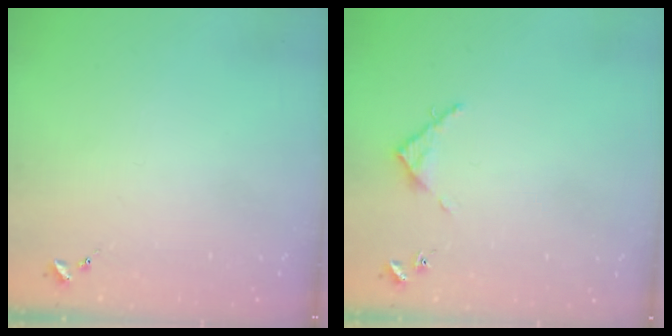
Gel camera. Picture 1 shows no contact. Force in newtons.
{"total": 4.0, "press": 4.0, "slide": 0.5}